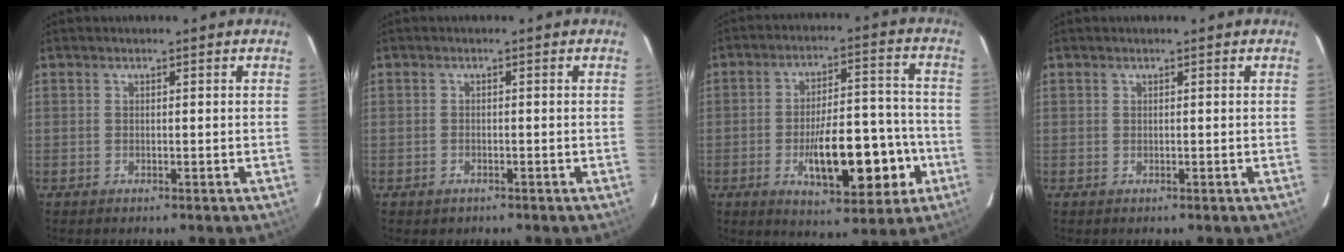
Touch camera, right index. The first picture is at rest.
{"total": 1.0, "force": [-0.7, 0.6, 0.3], "torque": [-0.011, 0.001, -0.005]}
{"total": 14.7, "force": [-4.8, 4.8, 13.0], "torque": [-0.198, 0.017, -0.066]}
{"total": 0.0}